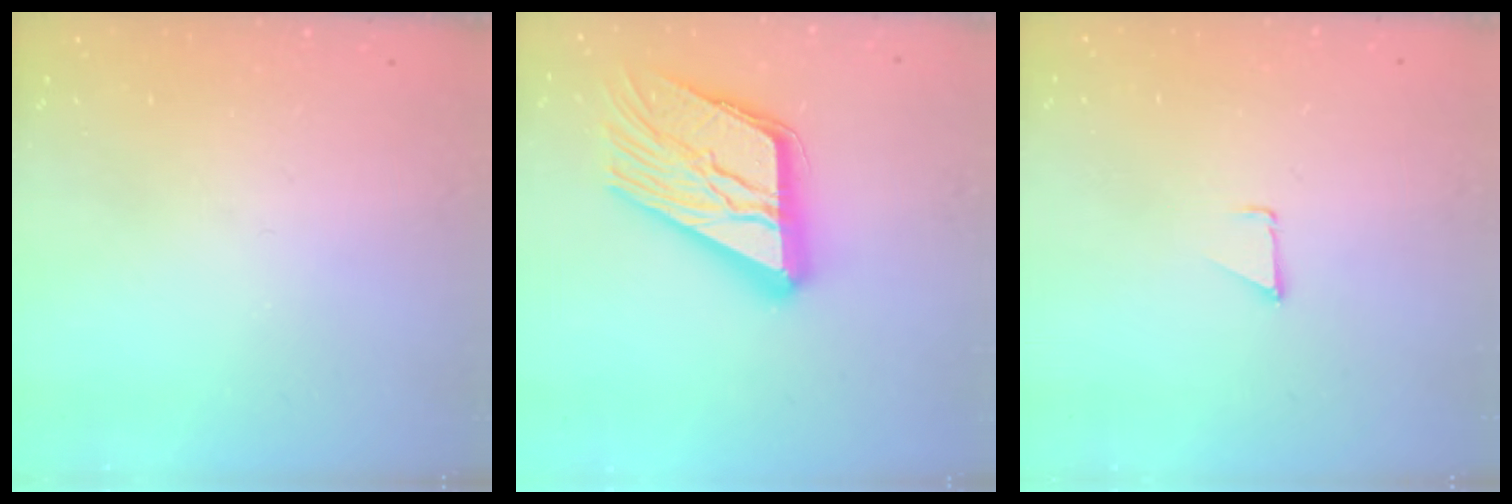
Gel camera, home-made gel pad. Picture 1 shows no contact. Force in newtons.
{"total": 22.9, "press": 22.8, "slide": 2.3}
{"total": 0.9, "press": 0.8, "slide": 0.1}